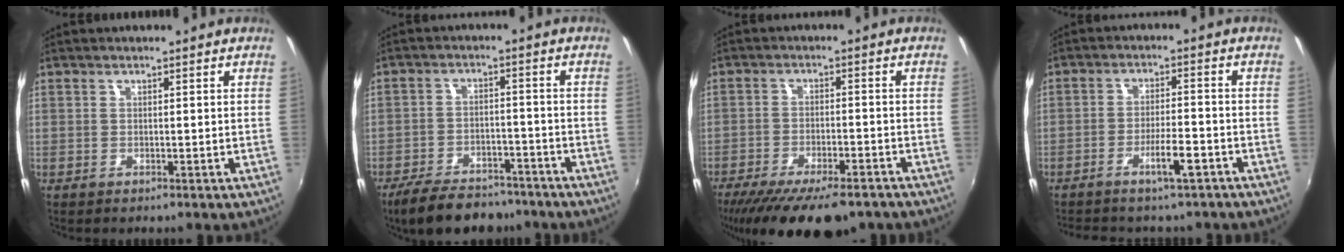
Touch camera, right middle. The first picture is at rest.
{"total": 12.3, "force": [-9.9, 4.9, 5.3], "torque": [-0.120, -0.001, -0.146]}
{"total": 15.8, "force": [-12.0, 4.6, 9.1], "torque": [-0.179, -0.045, -0.180]}
{"total": 4.5, "force": [-3.2, 0.6, 3.1], "torque": [-0.057, 0.003, -0.046]}